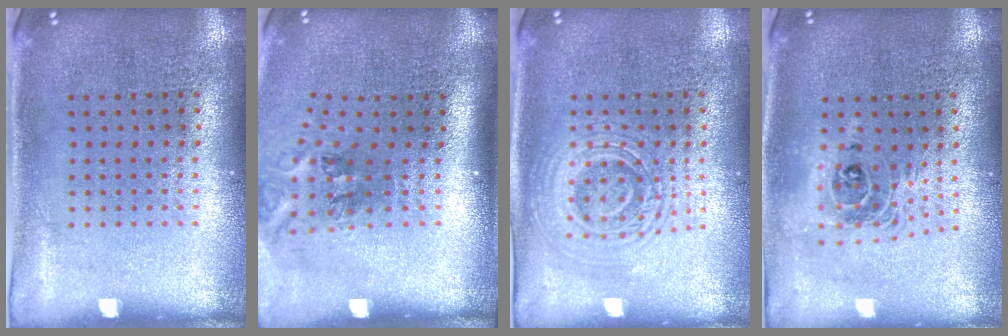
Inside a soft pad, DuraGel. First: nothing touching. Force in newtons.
{"total": 1.7, "press": 1.2, "slide": 1.3}
{"total": 2.6, "press": 2.5, "slide": 0.5}
{"total": 1.9, "press": 1.4, "slide": 1.2}